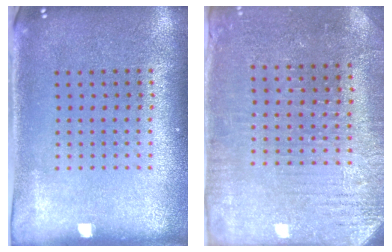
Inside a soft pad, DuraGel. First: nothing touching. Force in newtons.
{"total": 3.0, "press": 2.9, "slide": 0.6}